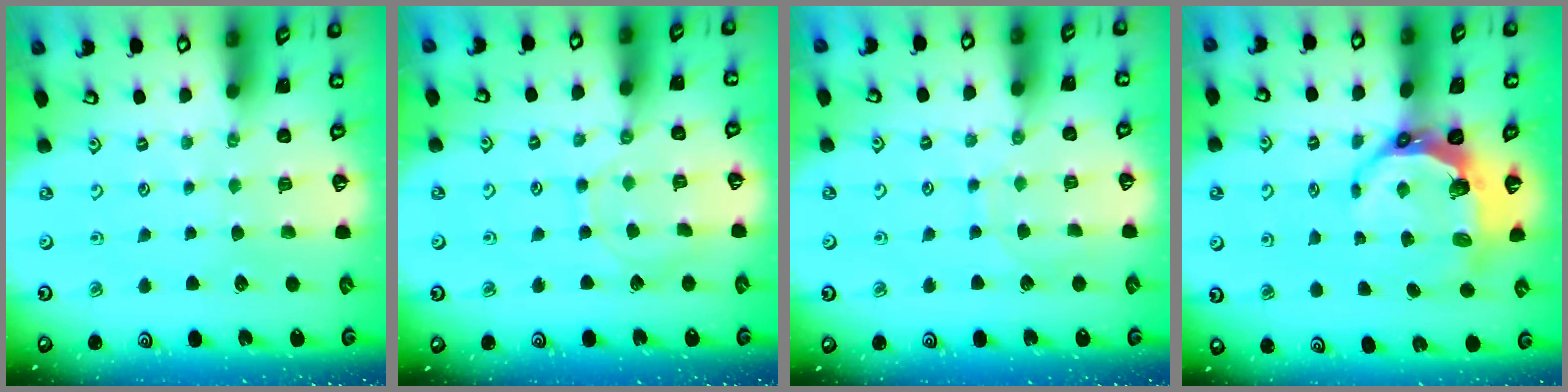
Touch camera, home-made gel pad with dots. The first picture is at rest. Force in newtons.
{"total": 7.9, "press": 7.8, "slide": 0.9}
{"total": 5.3, "press": 5.2, "slide": 0.6}
{"total": 9.3, "press": 8.0, "slide": 4.8}